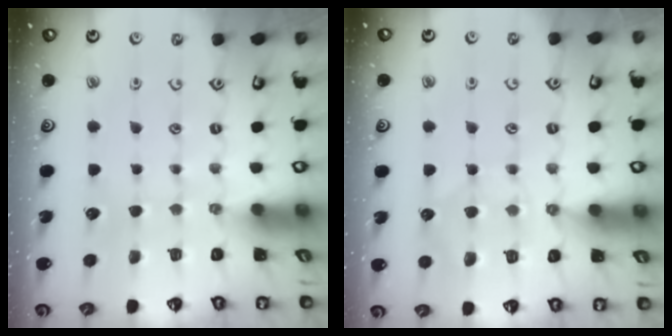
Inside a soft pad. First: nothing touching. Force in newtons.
{"total": 7.2, "press": 7.2, "slide": 1.0}